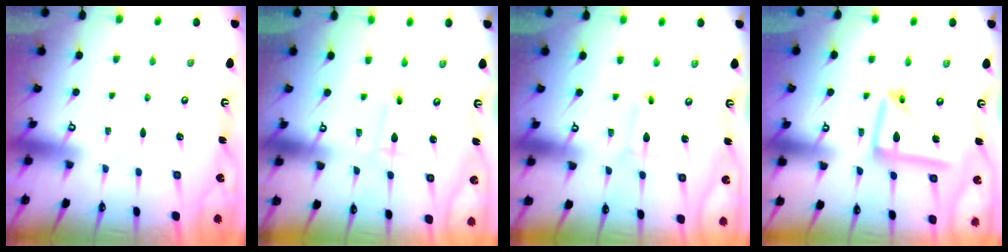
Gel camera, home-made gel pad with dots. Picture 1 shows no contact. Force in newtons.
{"total": 1.8, "press": 1.8, "slide": 0.2}
{"total": 4.6, "press": 4.6, "slide": 0.2}
{"total": 12.8, "press": 12.7, "slide": 1.2}